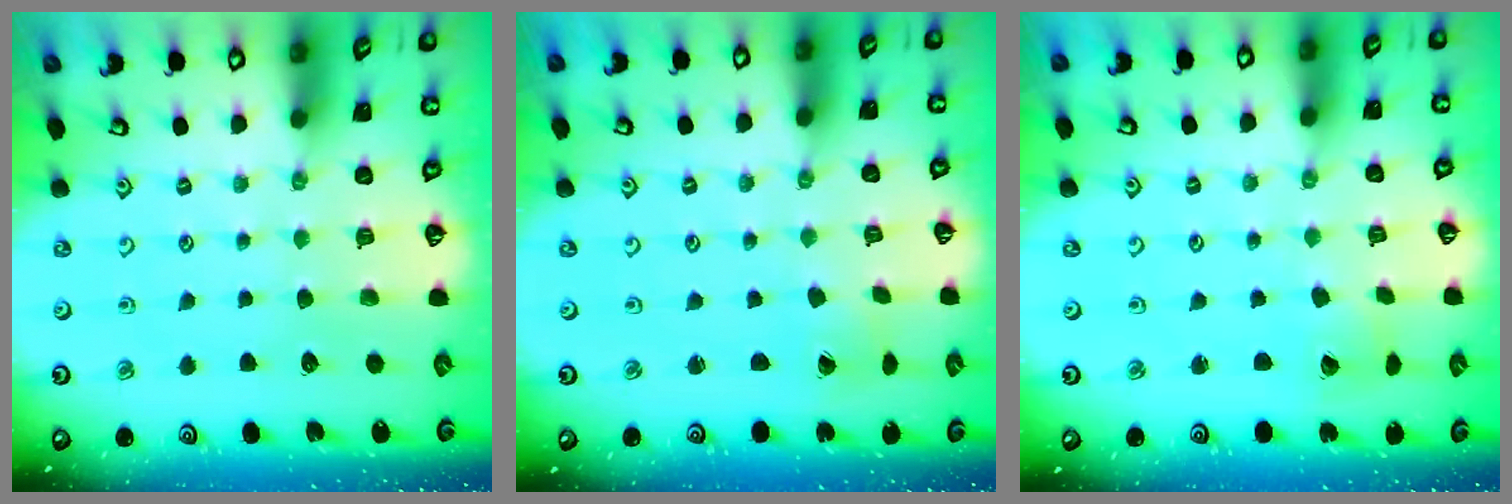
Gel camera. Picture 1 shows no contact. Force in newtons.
{"total": 0.9, "press": 0.9, "slide": 0.3}
{"total": 3.6, "press": 3.5, "slide": 0.4}